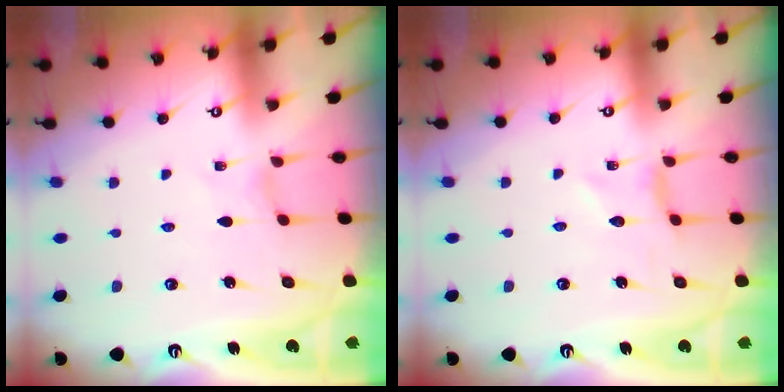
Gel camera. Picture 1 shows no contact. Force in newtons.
{"total": 0.0}